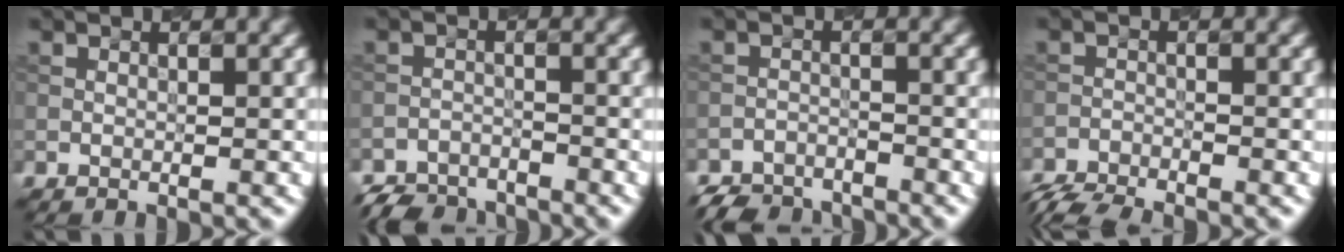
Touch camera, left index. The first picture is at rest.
{"total": 3.8, "force": [-3.7, 1.0, 0.4], "torque": [-0.002, -0.003, -0.072]}
{"total": 3.9, "force": [-3.7, 1.0, 0.5], "torque": [-0.003, -0.004, -0.072]}
{"total": 4.9, "force": [-4.7, 0.5, 1.2], "torque": [-0.034, -0.022, -0.084]}